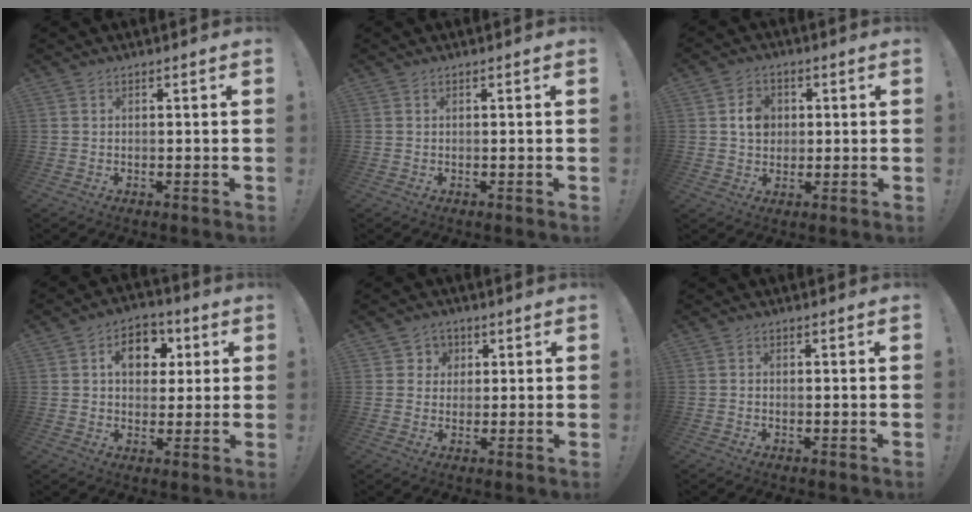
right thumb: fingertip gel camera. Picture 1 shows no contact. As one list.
[{"total": 0.0}, {"total": 6.5, "force": [1.2, 5.6, 3.1], "torque": [-0.043, 0.006, 0.022]}, {"total": 10.7, "force": [3.4, 8.0, 6.2], "torque": [-0.071, -0.006, 0.060]}, {"total": 4.5, "force": [0.9, 4.4, 0.6], "torque": [-0.007, -0.004, 0.017]}, {"total": 0.5, "force": [-0.4, 0.1, 0.4], "torque": [-0.005, 0.000, -0.007]}]